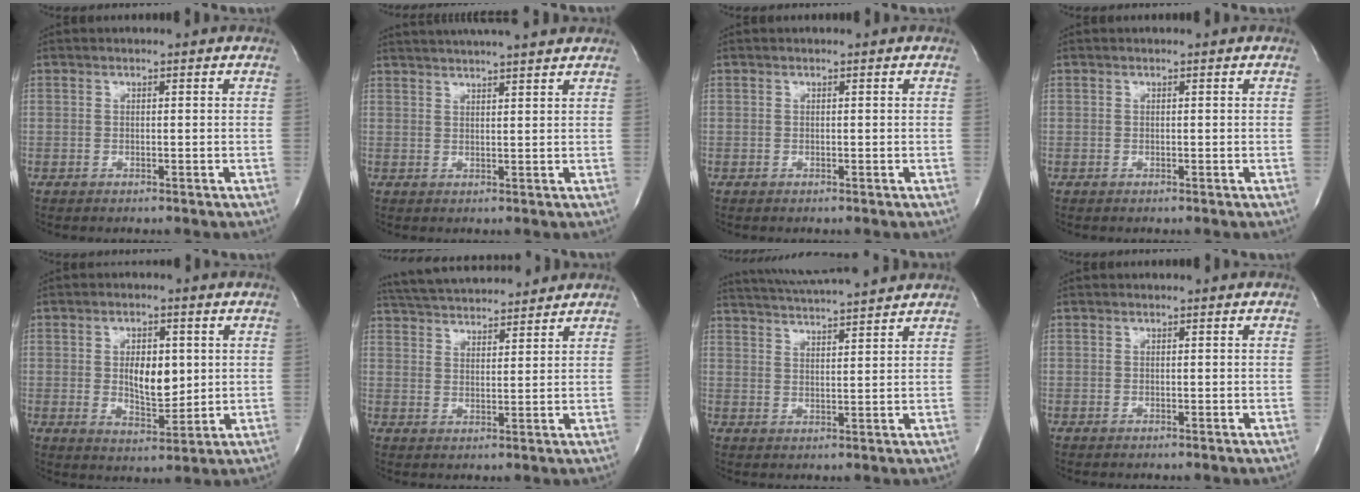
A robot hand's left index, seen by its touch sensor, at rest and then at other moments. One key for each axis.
{"total": 12.3, "fx": 11.1, "fy": 0.5, "fz": 5.3, "tx": -0.090, "ty": 0.026, "tz": 0.150}
{"total": 0.0}
{"total": 0.0}
{"total": 6.6, "fx": 0.6, "fy": 3.2, "fz": 5.7, "tx": -0.091, "ty": -0.007, "tz": 0.016}
{"total": 12.8, "fx": 12.0, "fy": 1.8, "fz": 3.9, "tx": -0.071, "ty": 0.025, "tz": 0.186}
{"total": 12.4, "fx": 11.5, "fy": 0.1, "fz": 4.6, "tx": -0.087, "ty": 0.018, "tz": 0.166}
{"total": 0.0}